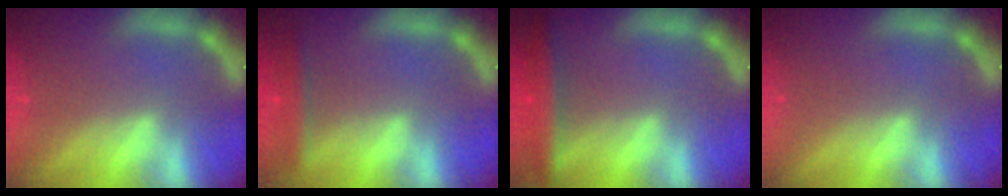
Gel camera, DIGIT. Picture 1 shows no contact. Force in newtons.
{"total": 2.4}
{"total": 4.4}
{"total": 0.0}